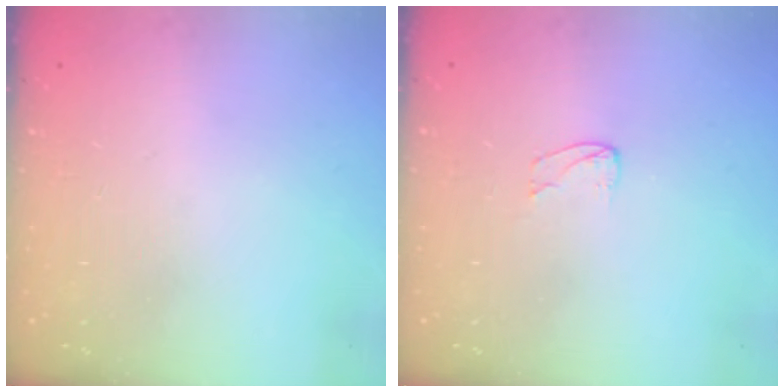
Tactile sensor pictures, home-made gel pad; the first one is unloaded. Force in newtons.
{"total": 3.4, "press": 3.4, "slide": 0.3}